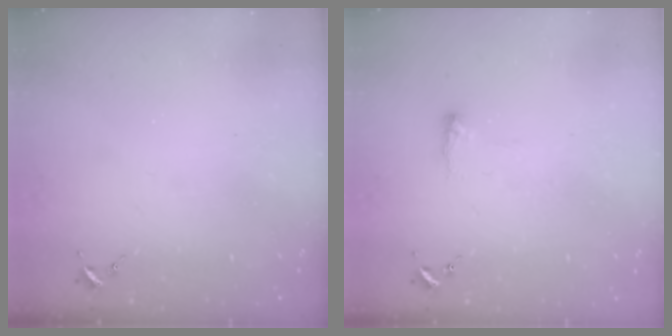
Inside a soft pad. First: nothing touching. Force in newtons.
{"total": 4.2, "press": 4.2, "slide": 0.7}